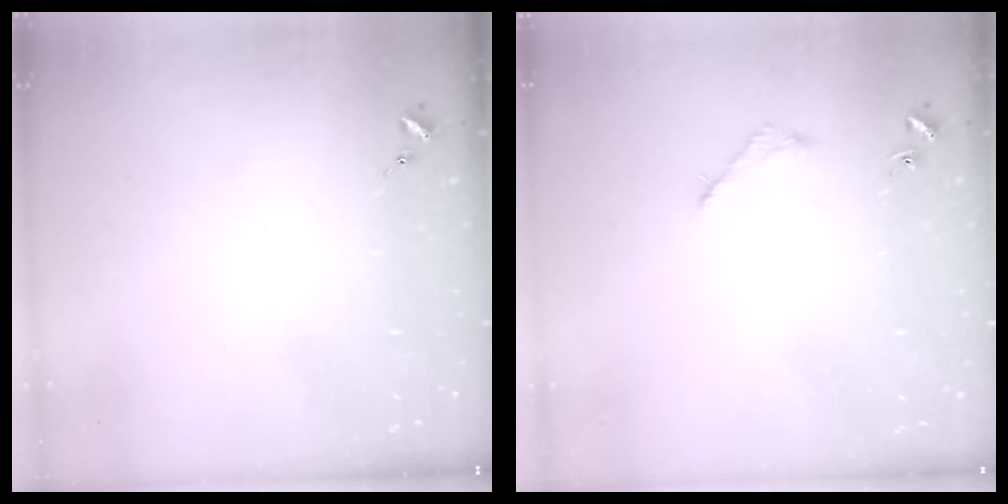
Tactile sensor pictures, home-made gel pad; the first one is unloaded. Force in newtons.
{"total": 3.0, "press": 3.0, "slide": 0.4}